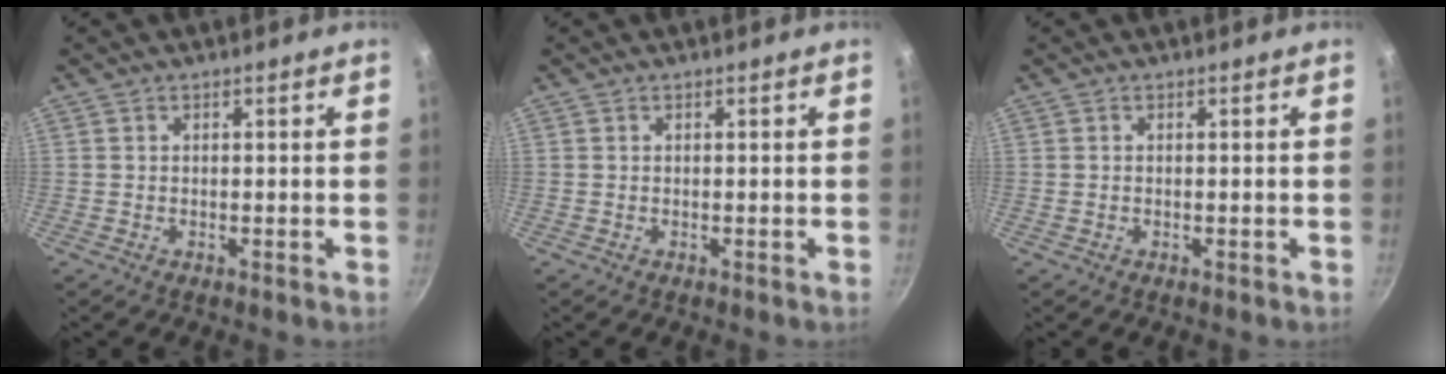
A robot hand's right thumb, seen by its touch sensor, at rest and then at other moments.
{"total": 0.0}
{"total": 0.0}